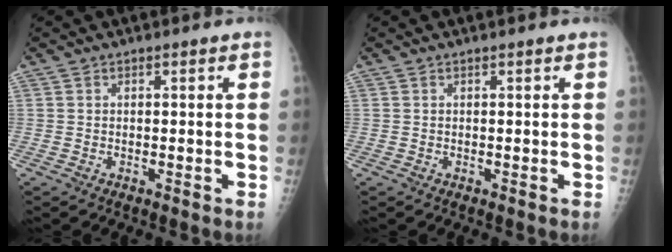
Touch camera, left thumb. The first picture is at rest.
{"total": 0.0}